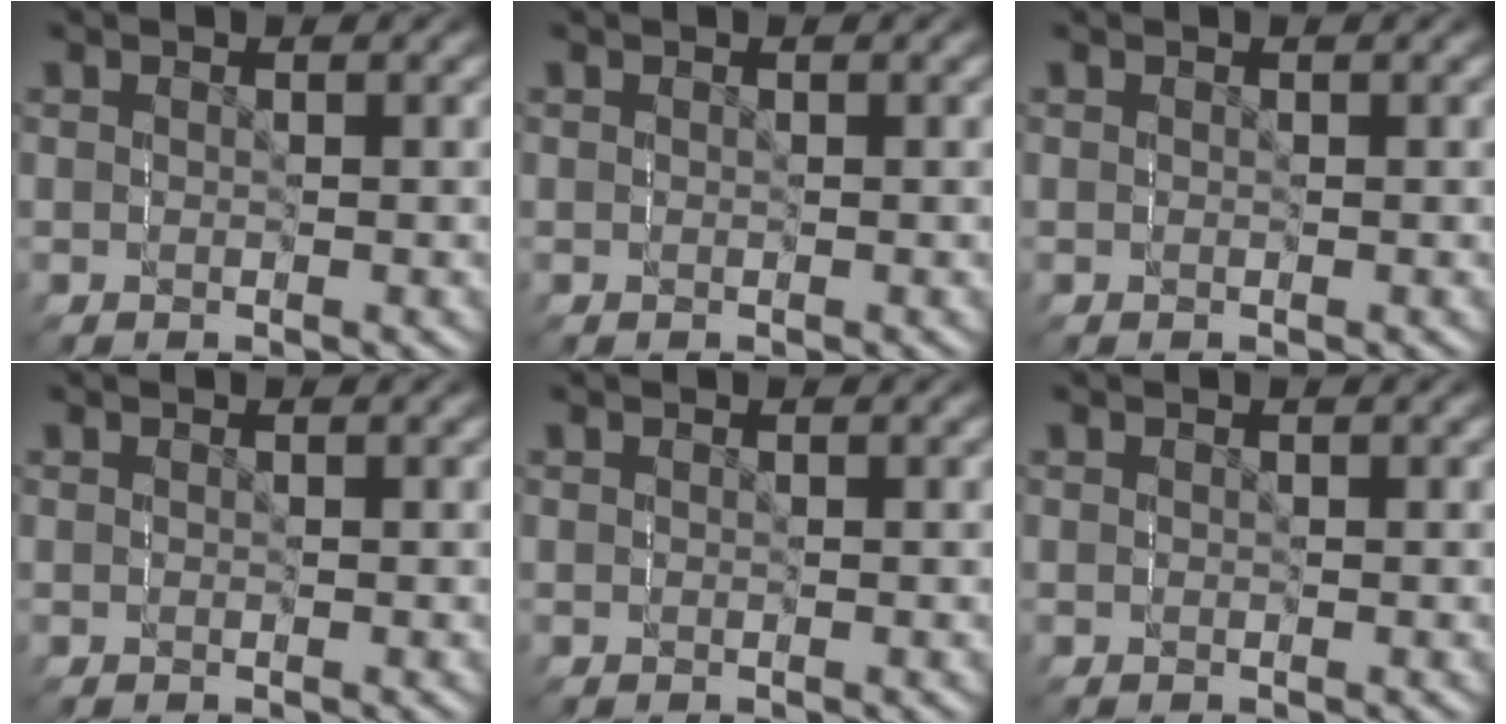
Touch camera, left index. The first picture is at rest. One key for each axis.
{"total": 0.0}
{"total": 0.0}
{"total": 0.0}
{"total": 0.0}
{"total": 0.0}